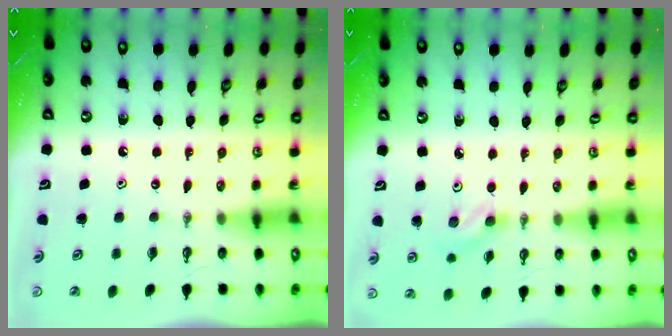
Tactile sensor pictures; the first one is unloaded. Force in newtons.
{"total": 4.0, "press": 3.7, "slide": 1.7}